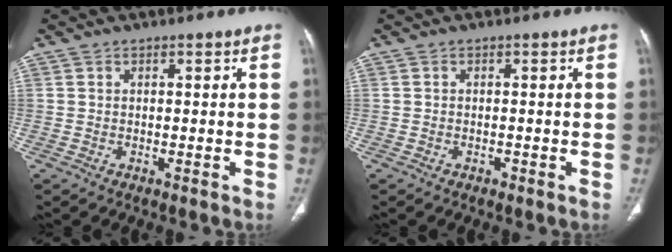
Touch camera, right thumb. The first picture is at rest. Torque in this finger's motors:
{"motor_torque": [0.29, -0.53, 0.14, -0.36, 0.04]}